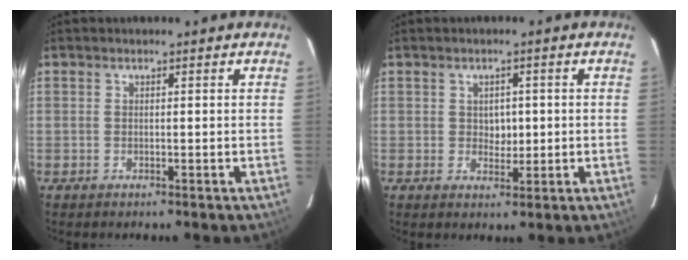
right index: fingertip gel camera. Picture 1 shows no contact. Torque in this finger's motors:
{"motor_torque": [-0.14, 0.00, -0.01, 0.00]}